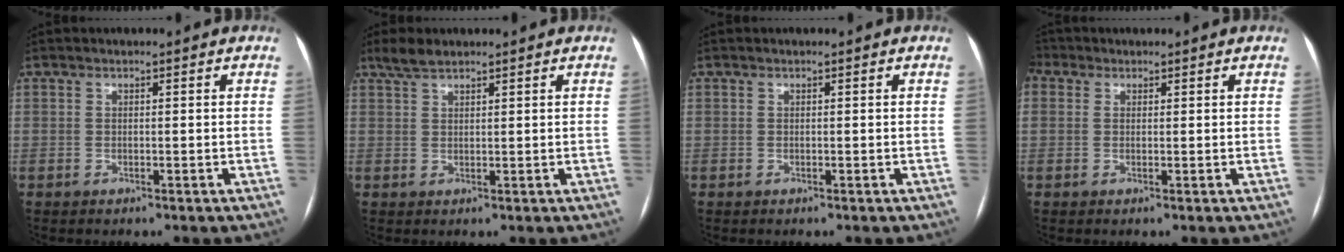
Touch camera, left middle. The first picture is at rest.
{"total": 2.7, "force": [2.3, 0.7, 1.3], "torque": [-0.030, 0.012, 0.047]}
{"total": 0.0}
{"total": 4.7, "force": [2.1, 3.7, 2.0], "torque": [-0.063, 0.028, 0.043]}